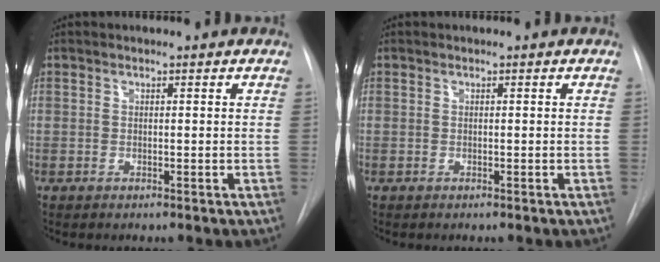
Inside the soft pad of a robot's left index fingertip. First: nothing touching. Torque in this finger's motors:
{"motor_torque": [0.00, 0.00, 0.00, 0.00]}